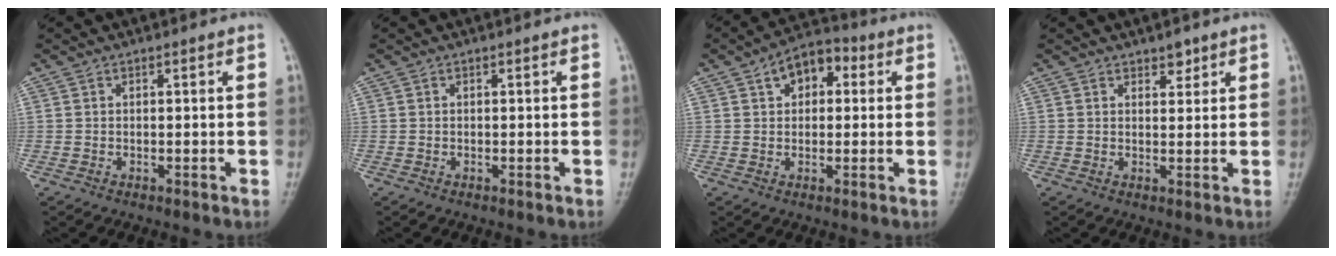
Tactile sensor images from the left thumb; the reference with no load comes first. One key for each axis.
{"total": 0.0}
{"total": 7.9, "fx": 2.5, "fy": 5.2, "fz": 5.4, "tx": -0.052, "ty": 0.017, "tz": 0.028}
{"total": 2.3, "fx": 1.6, "fy": 1.3, "fz": 1.0, "tx": 0.003, "ty": -0.009, "tz": 0.023}